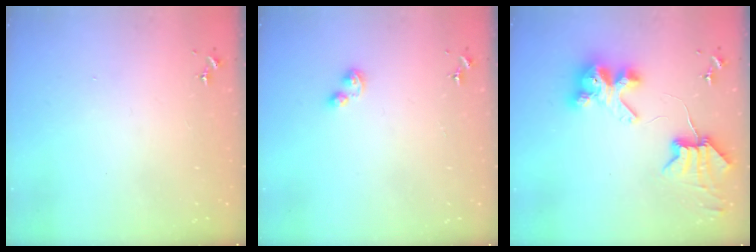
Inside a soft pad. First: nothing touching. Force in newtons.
{"total": 3.5, "press": 3.5, "slide": 0.5}
{"total": 8.1, "press": 8.1, "slide": 1.2}